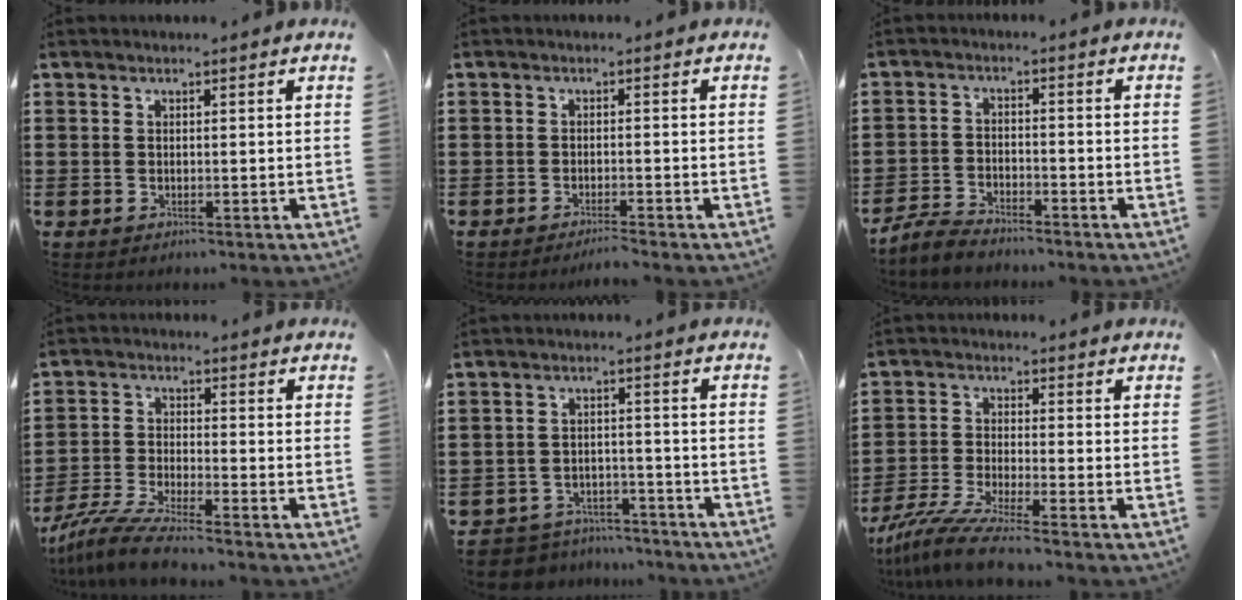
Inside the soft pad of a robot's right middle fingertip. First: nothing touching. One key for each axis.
{"total": 1.6, "fx": -1.5, "fy": -0.2, "fz": 0.5, "tx": -0.008, "ty": 0.001, "tz": -0.029}
{"total": 4.1, "fx": -4.0, "fy": 0.5, "fz": 1.0, "tx": -0.034, "ty": -0.001, "tz": -0.084}
{"total": 6.7, "fx": -5.9, "fy": -0.1, "fz": 3.3, "tx": -0.084, "ty": -0.017, "tz": -0.117}
{"total": 5.2, "fx": -5.1, "fy": 0.7, "fz": -0.2, "tx": -0.006, "ty": 0.008, "tz": -0.108}
{"total": 7.1, "fx": -5.8, "fy": 0.0, "fz": 4.1, "tx": -0.103, "ty": -0.022, "tz": -0.116}